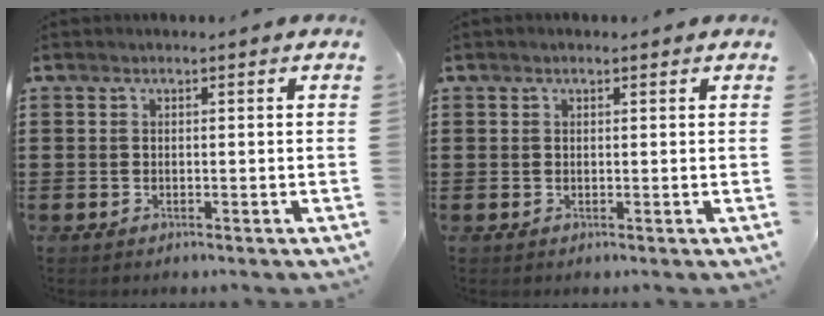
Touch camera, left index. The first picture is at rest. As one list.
[{"total": 0.5, "force": [0.4, 0.2, 0.3], "torque": [-0.006, 0.003, 0.008]}]